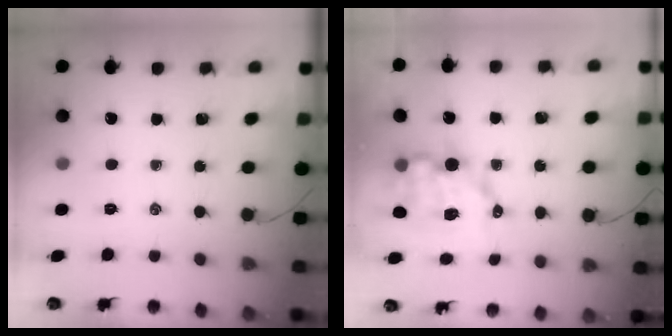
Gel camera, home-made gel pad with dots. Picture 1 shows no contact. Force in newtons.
{"total": 10.8, "press": 10.7, "slide": 1.6}